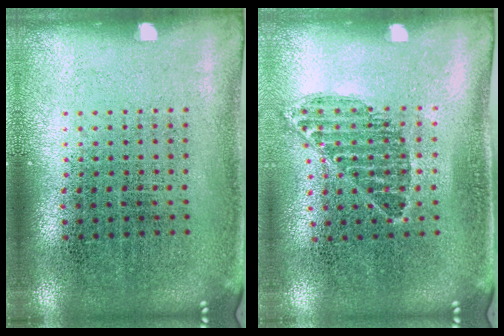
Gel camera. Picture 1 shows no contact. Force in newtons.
{"total": 0.8, "press": 0.7, "slide": 0.4}